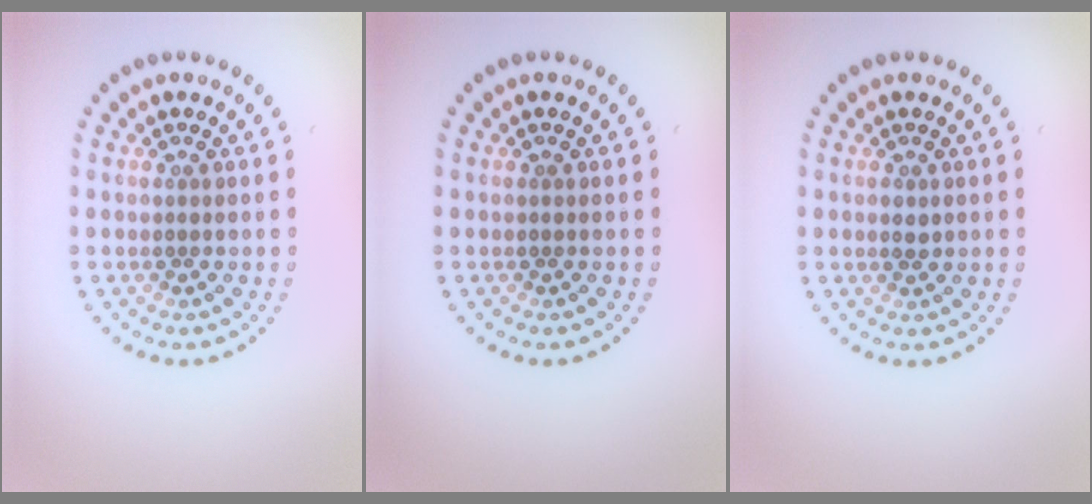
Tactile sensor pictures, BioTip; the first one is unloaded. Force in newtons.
{"total": 0.0}
{"total": 1.0, "press": 1.0, "slide": 0.1}